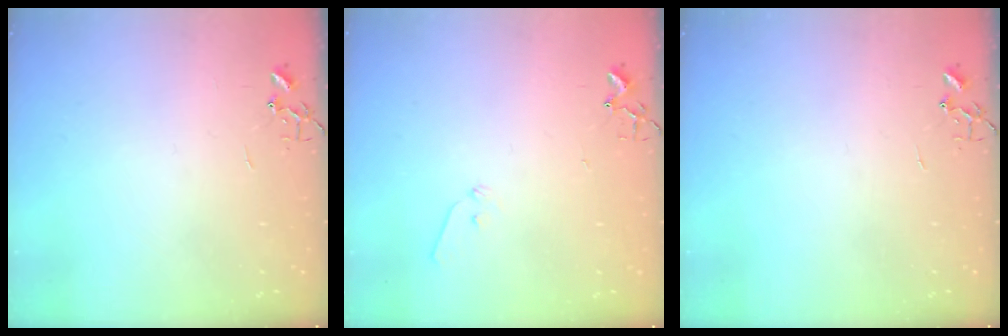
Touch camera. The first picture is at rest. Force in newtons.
{"total": 6.3, "press": 6.3, "slide": 0.7}
{"total": 0.0}